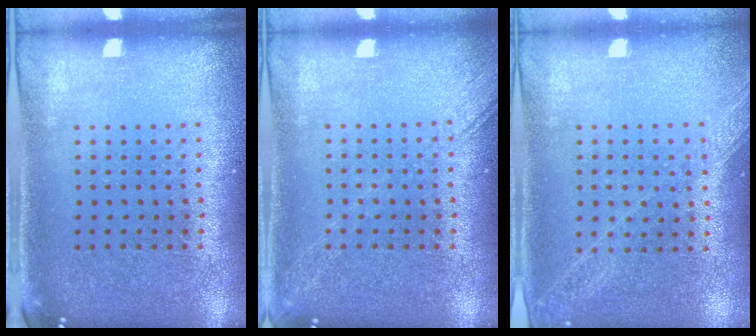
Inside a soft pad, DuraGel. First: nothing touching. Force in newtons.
{"total": 1.8, "press": 1.8, "slide": 0.2}
{"total": 1.2, "press": 1.2, "slide": 0.2}